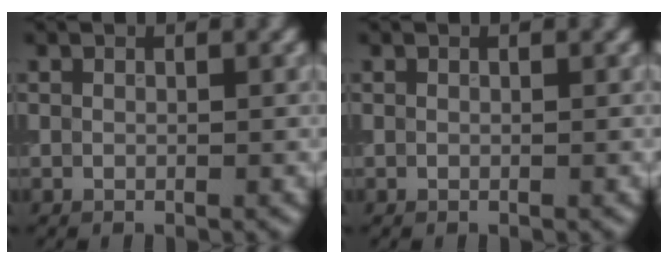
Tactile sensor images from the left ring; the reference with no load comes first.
{"total": 0.0}